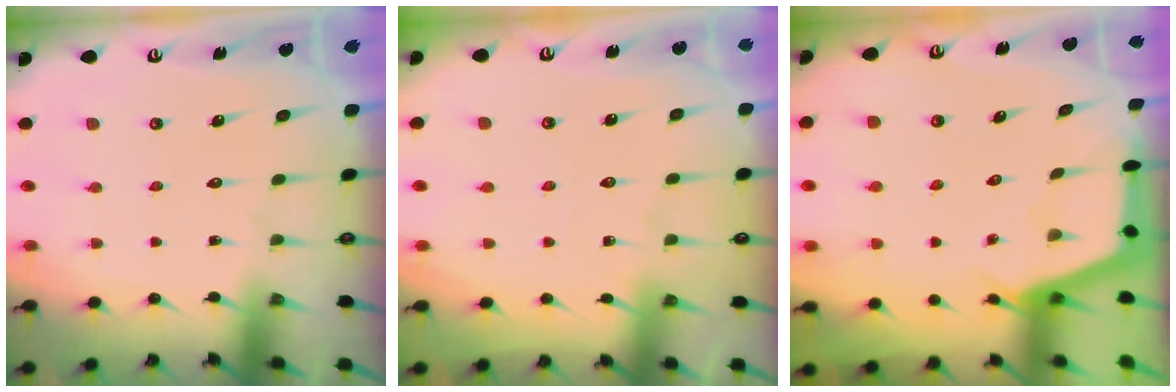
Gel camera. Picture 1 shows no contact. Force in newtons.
{"total": 3.3, "press": 3.3, "slide": 0.5}
{"total": 2.6, "press": 2.6, "slide": 0.3}